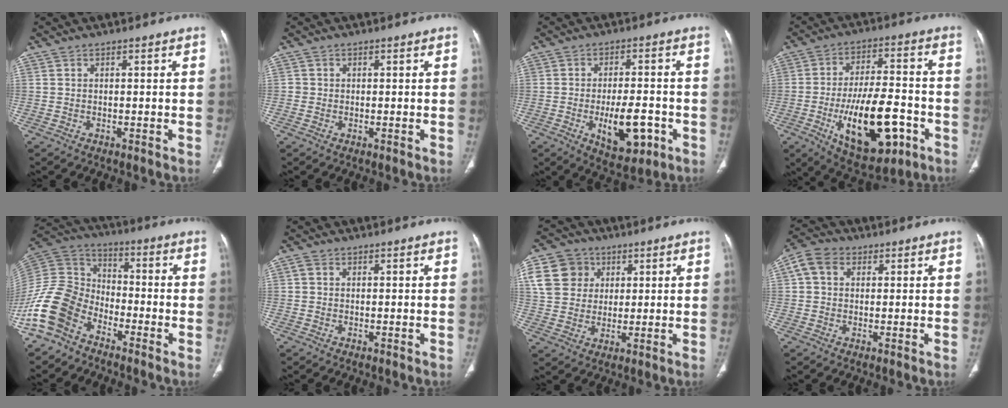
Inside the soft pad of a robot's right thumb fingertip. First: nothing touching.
{"total": 0.8, "force": [0.0, 0.8, 0.0], "torque": [0.005, 0.004, -0.002]}
{"total": 10.4, "force": [-3.4, 4.8, 8.7], "torque": [-0.120, 0.011, -0.041]}
{"total": 19.3, "force": [-6.4, 8.8, 15.9], "torque": [-0.241, 0.026, -0.088]}
{"total": 14.0, "force": [-8.5, 9.2, 6.2], "torque": [-0.119, 0.064, -0.180]}
{"total": 1.0, "force": [0.2, 0.9, 0.5], "torque": [-0.010, 0.003, 0.003]}
{"total": 11.9, "force": [4.0, 10.1, 4.8], "torque": [-0.073, 0.005, 0.073]}
{"total": 5.8, "force": [1.6, 4.5, 3.2], "torque": [-0.056, 0.015, 0.024]}